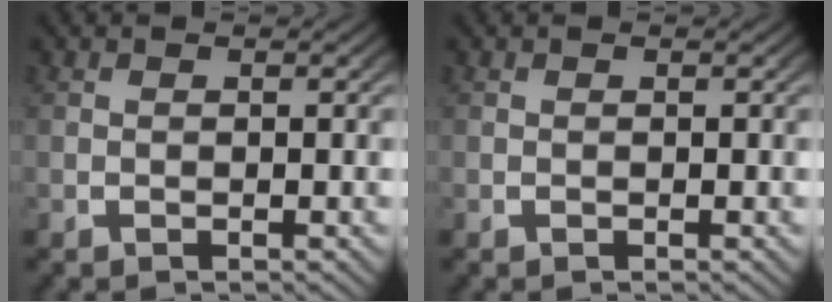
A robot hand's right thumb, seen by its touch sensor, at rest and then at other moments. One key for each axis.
{"total": 0.0}